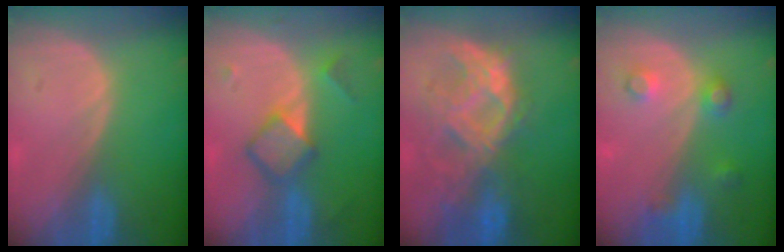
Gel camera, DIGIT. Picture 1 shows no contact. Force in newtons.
{"total": 5.3, "press": 5.3, "slide": 0.1}
{"total": 9.6, "press": 8.9, "slide": 3.8}
{"total": 3.8, "press": 3.8, "slide": 0.1}